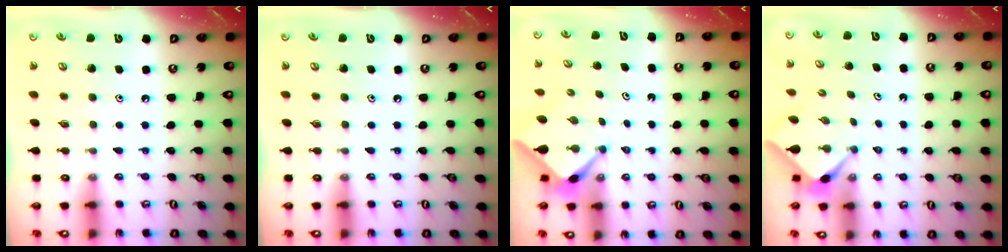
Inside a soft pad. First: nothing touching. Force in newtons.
{"total": 0.0}
{"total": 2.5, "press": 2.5, "slide": 0.3}
{"total": 2.3, "press": 2.2, "slide": 0.3}